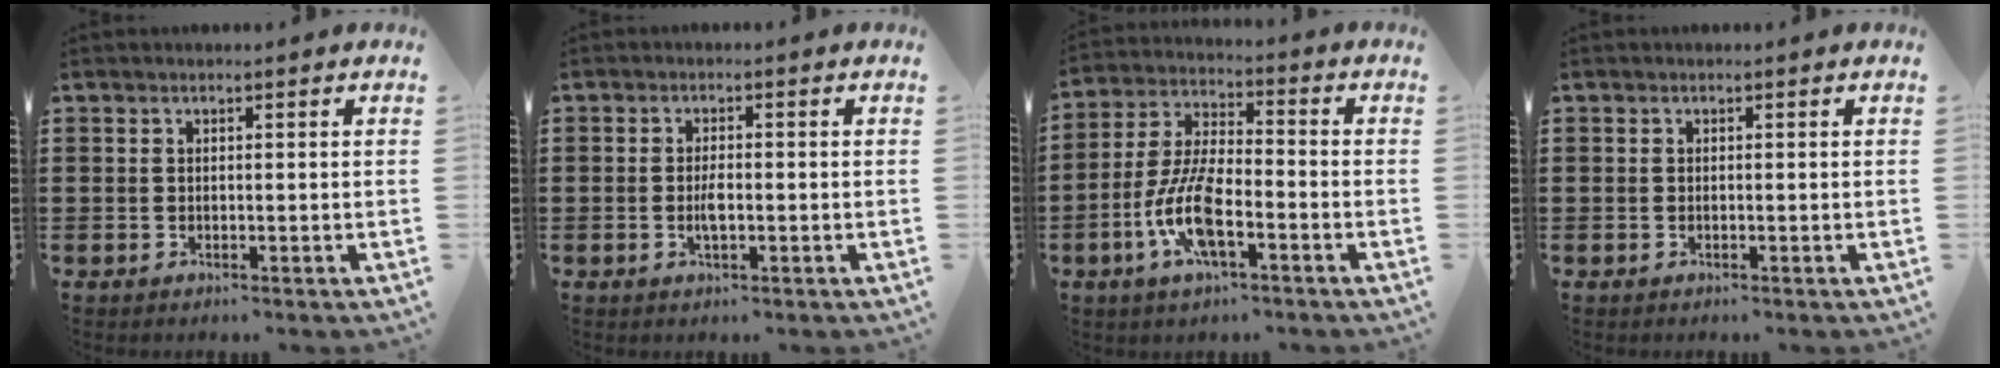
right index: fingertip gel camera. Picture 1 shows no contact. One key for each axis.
{"total": 2.6, "fx": -0.6, "fy": 0.9, "fz": 2.4, "tx": -0.046, "ty": 0.001, "tz": -0.010}
{"total": 10.0, "fx": -3.8, "fy": 3.8, "fz": 8.4, "tx": -0.192, "ty": -0.005, "tz": -0.074}
{"total": 0.0}